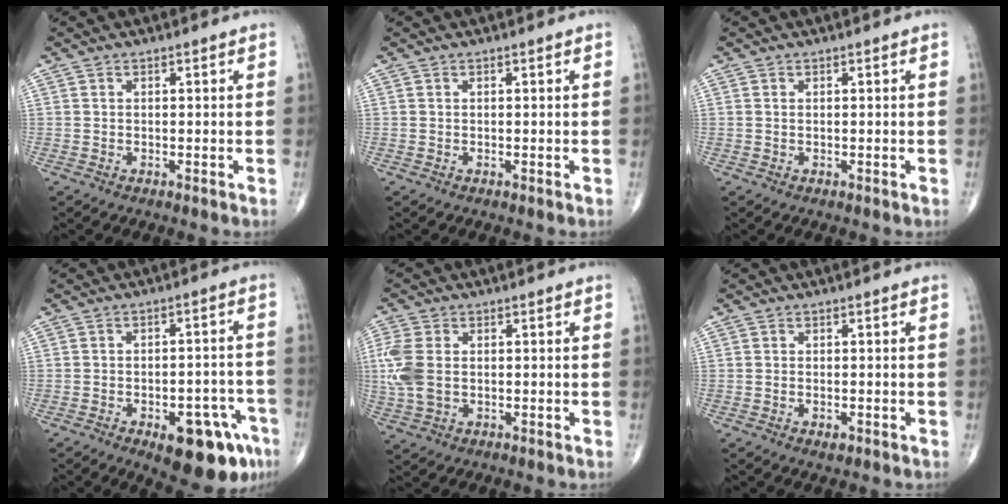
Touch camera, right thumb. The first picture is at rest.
{"total": 0.0}
{"total": 0.0}
{"total": 14.1, "force": [-7.4, 5.9, 10.4], "torque": [-0.096, 0.040, -0.089]}
{"total": 7.7, "force": [0.1, 4.9, 5.9], "torque": [-0.159, 0.003, 0.001]}
{"total": 1.4, "force": [-0.7, 0.7, 1.0], "torque": [-0.018, 0.001, -0.009]}